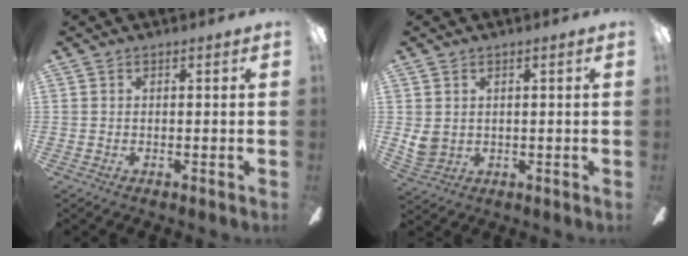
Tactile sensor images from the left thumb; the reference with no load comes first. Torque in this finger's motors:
{"motor_torque": [0.48, 0.72, 0.36, -0.25, 0.00]}